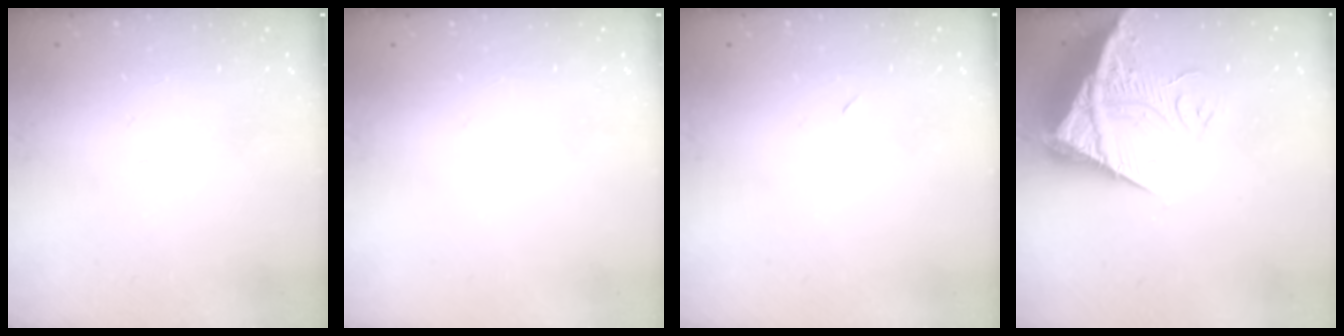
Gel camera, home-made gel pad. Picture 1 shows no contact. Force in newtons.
{"total": 0.0}
{"total": 2.3, "press": 2.0, "slide": 1.2}
{"total": 13.9, "press": 13.9, "slide": 1.3}